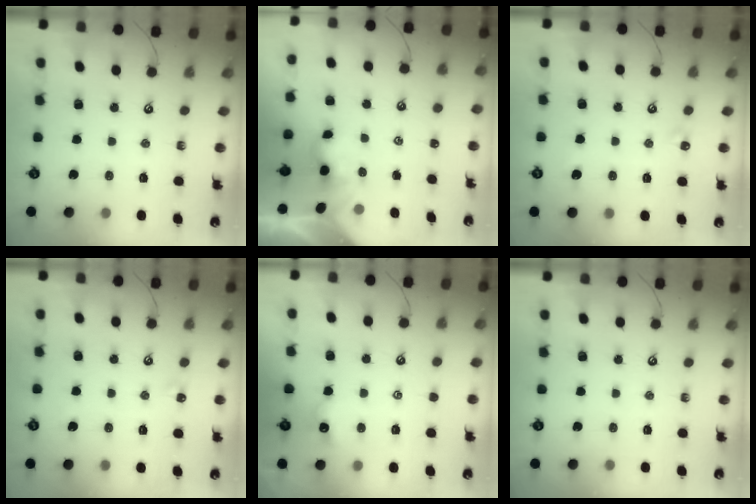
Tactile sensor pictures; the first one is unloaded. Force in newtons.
{"total": 0.9, "press": 0.9, "slide": 0.3}
{"total": 4.8, "press": 4.7, "slide": 0.7}
{"total": 3.2, "press": 3.2, "slide": 0.5}
{"total": 0.8, "press": 0.7, "slide": 0.4}
{"total": 0.0}